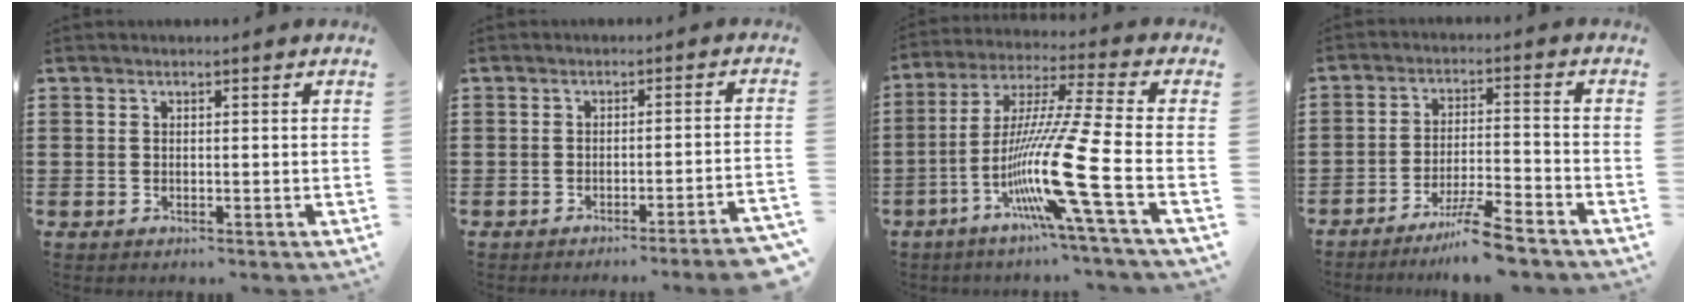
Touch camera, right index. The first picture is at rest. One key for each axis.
{"total": 3.1, "fx": -2.4, "fy": -0.6, "fz": 1.7, "tx": -0.029, "ty": -0.009, "tz": -0.048}
{"total": 16.2, "fx": -5.6, "fy": 0.1, "fz": 15.2, "tx": -0.308, "ty": -0.016, "tz": -0.105}
{"total": 7.0, "fx": -5.8, "fy": -0.1, "fz": 4.0, "tx": -0.076, "ty": -0.008, "tz": -0.109}